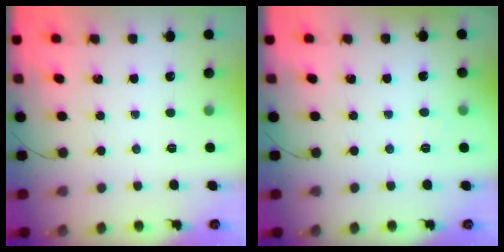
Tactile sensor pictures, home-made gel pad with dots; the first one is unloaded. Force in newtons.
{"total": 3.5, "press": 3.4, "slide": 1.0}